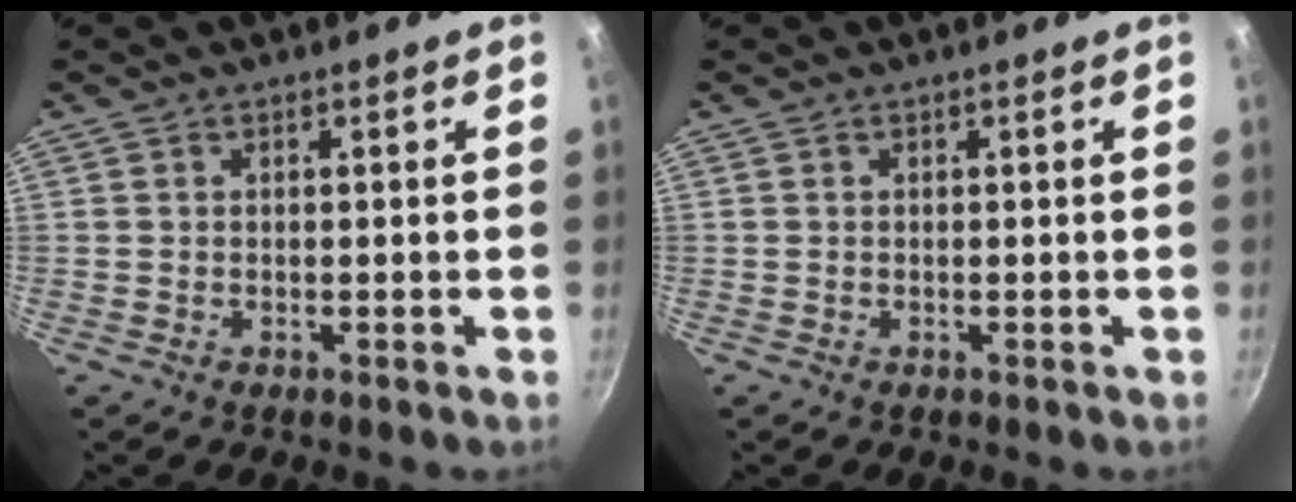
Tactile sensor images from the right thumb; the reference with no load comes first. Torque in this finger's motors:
{"motor_torque": [0.00, 0.00, 0.00, 0.00, 0.00]}